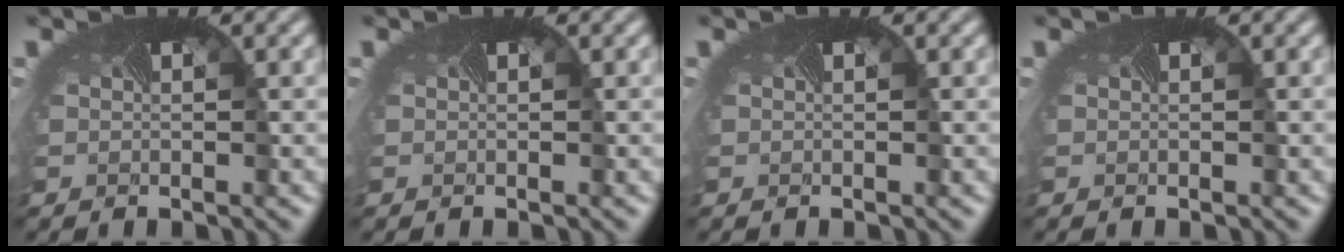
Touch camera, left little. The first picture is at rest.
{"total": 0.0}
{"total": 0.0}
{"total": 0.0}